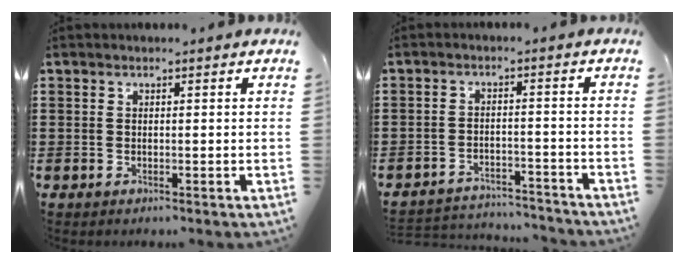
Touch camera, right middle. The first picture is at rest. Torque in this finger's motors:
{"motor_torque": [0.06, -0.01, -0.13, -0.17]}